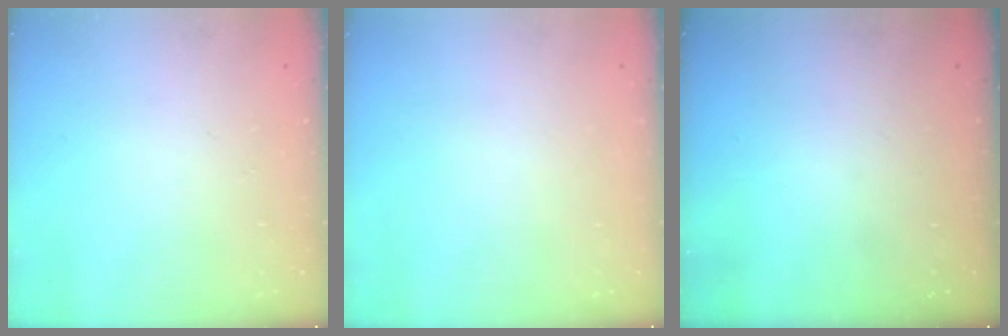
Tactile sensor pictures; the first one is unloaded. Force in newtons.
{"total": 0.0}
{"total": 0.0}